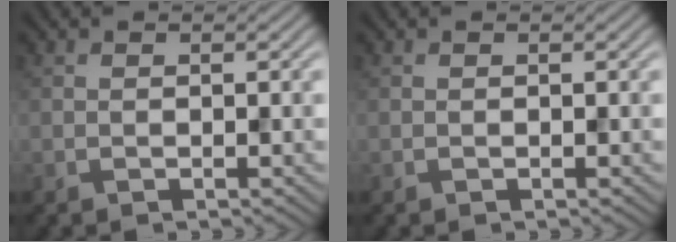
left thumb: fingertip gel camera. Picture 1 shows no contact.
{"total": 0.0}